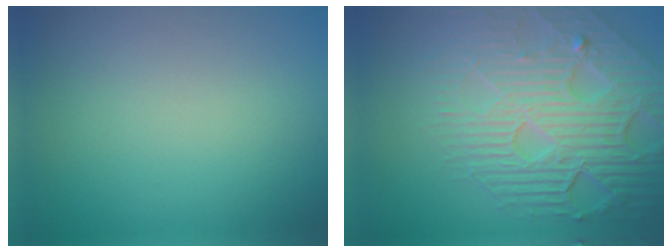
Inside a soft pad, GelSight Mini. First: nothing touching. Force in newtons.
{"total": 8.7, "press": 5.9, "slide": 6.5}